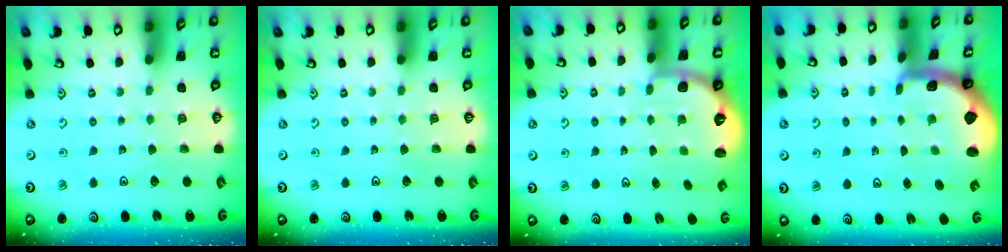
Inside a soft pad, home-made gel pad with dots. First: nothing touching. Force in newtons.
{"total": 0.0}
{"total": 2.8, "press": 2.0, "slide": 2.0}
{"total": 1.9, "press": 1.9, "slide": 0.4}